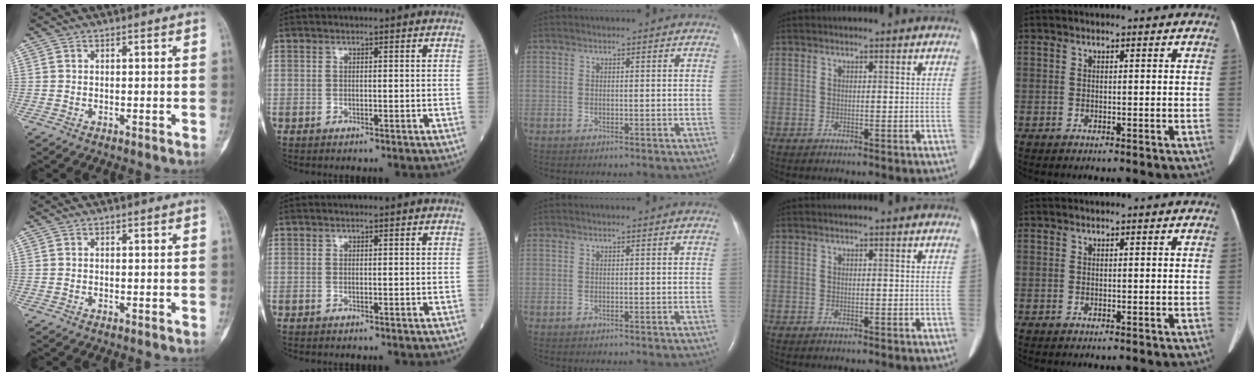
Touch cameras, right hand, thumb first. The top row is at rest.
{}